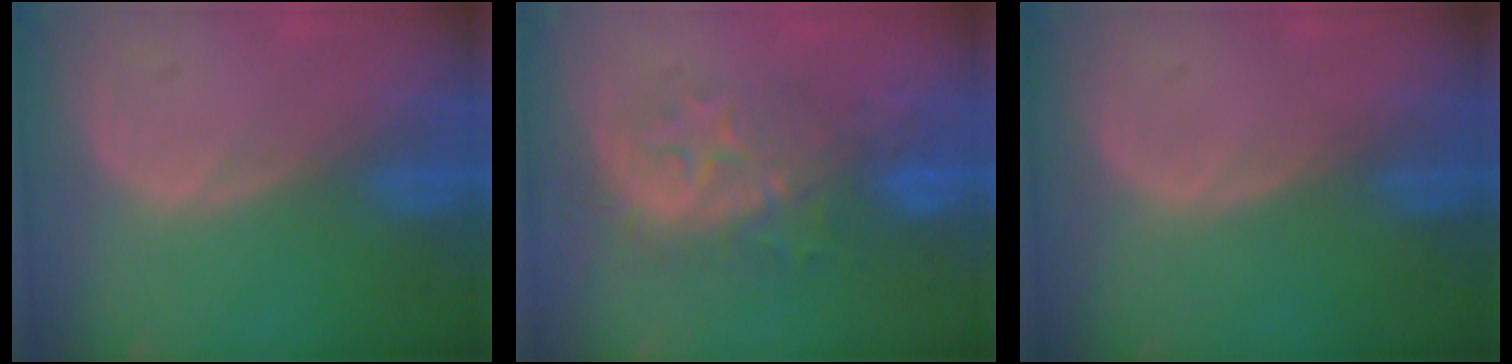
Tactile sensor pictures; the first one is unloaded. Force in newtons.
{"total": 8.3, "press": 8.2, "slide": 1.1}
{"total": 0.0}